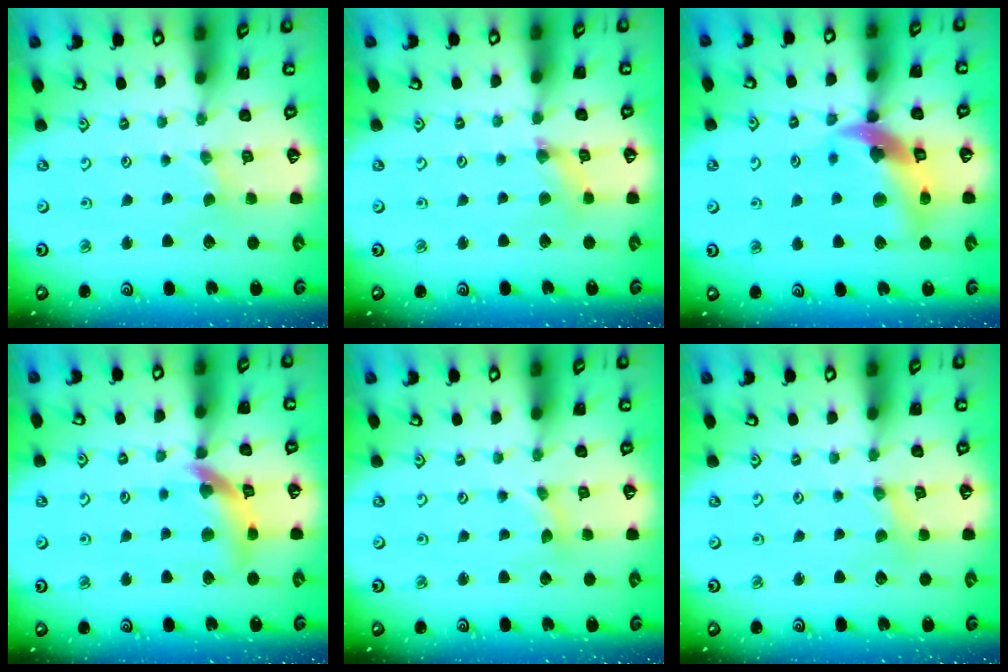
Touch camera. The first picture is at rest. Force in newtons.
{"total": 1.5, "press": 1.5, "slide": 0.3}
{"total": 14.7, "press": 14.5, "slide": 2.1}
{"total": 12.9, "press": 12.8, "slide": 1.5}
{"total": 1.1, "press": 1.1, "slide": 0.1}
{"total": 2.0, "press": 1.9, "slide": 0.4}